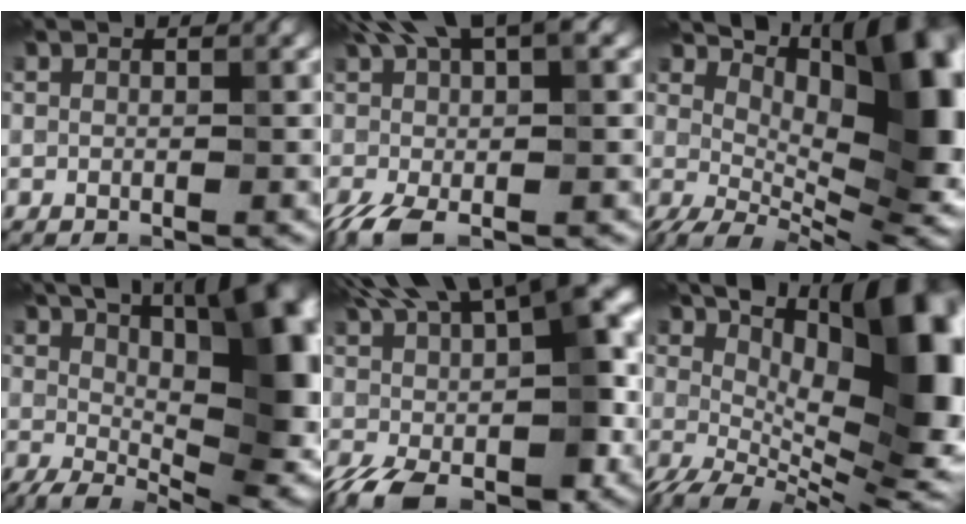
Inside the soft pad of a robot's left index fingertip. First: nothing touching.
{"total": 7.5, "force": [-0.2, 2.2, 7.2], "torque": [-0.153, 0.010, -0.014]}
{"total": 15.6, "force": [3.9, 7.6, 13.1], "torque": [-0.156, 0.001, 0.074]}
{"total": 15.7, "force": [2.9, 6.4, 14.0], "torque": [-0.181, 0.004, 0.055]}
{"total": 11.9, "force": [-0.6, 5.4, 10.6], "torque": [-0.189, -0.002, -0.011]}
{"total": 17.9, "force": [3.0, 8.2, 15.7], "torque": [-0.198, 0.016, 0.053]}